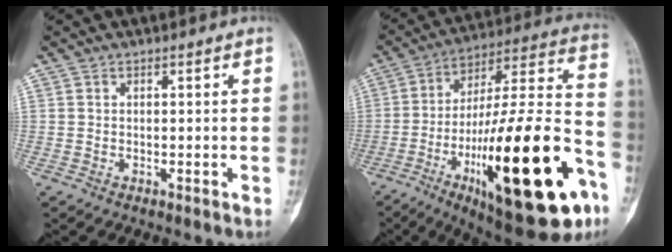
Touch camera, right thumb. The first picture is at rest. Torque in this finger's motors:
{"motor_torque": [3.37, 1.64, 1.48, -1.29, 0.81]}